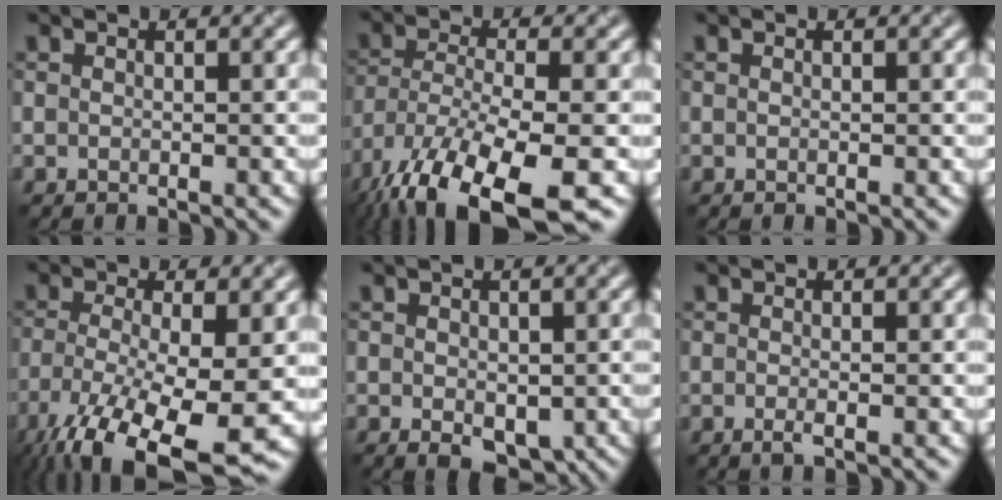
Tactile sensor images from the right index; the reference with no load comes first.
{"total": 14.1, "force": [-9.1, 4.9, 9.7], "torque": [-0.214, -0.057, -0.140]}
{"total": 0.0}
{"total": 12.0, "force": [-6.5, 3.5, 9.5], "torque": [-0.188, -0.033, -0.110]}
{"total": 3.1, "force": [-0.9, 1.8, 2.3], "torque": [-0.033, -0.012, -0.008]}
{"total": 0.9, "force": [-0.4, 0.1, 0.8], "torque": [-0.017, -0.005, -0.007]}